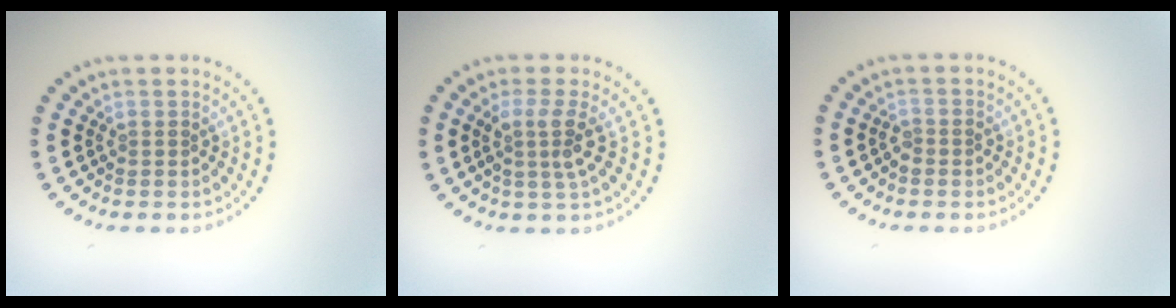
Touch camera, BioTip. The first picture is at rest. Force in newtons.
{"total": 2.7, "press": 2.0, "slide": 1.8}
{"total": 0.9, "press": 0.9, "slide": 0.2}